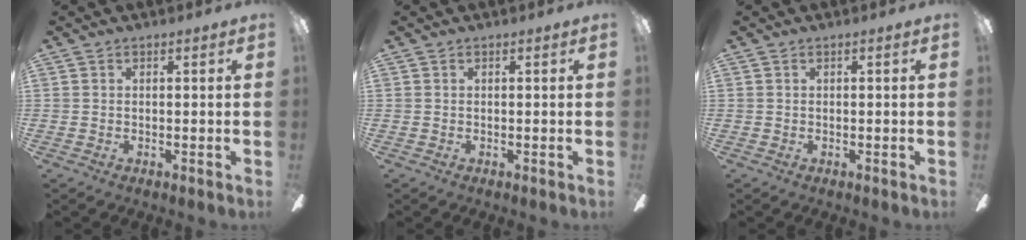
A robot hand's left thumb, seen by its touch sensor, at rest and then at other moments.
{"total": 0.0}
{"total": 0.0}